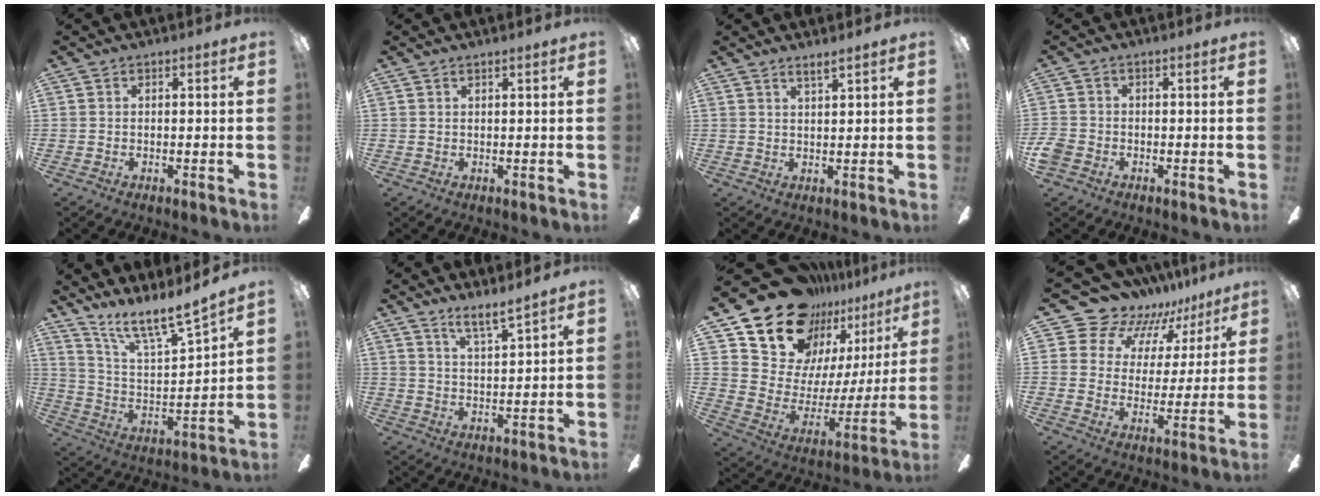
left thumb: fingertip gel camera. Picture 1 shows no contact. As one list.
[{"total": 1.1, "force": [1.0, -0.1, 0.5], "torque": [-0.009, -0.001, 0.017]}, {"total": 2.7, "force": [2.4, -0.3, 1.1], "torque": [-0.028, -0.011, 0.044]}, {"total": 2.8, "force": [-1.4, 2.0, 1.4], "torque": [-0.034, 0.003, -0.028]}, {"total": 12.5, "force": [11.1, 0.8, 5.9], "torque": [-0.125, -0.087, 0.190]}, {"total": 5.4, "force": [4.9, 0.0, 2.3], "torque": [-0.050, -0.033, 0.085]}, {"total": 18.4, "force": [15.4, 9.1, 4.4], "torque": [-0.100, -0.126, 0.285]}, {"total": 12.6, "force": [10.8, 6.4, 1.6], "torque": [-0.066, -0.086, 0.200]}]